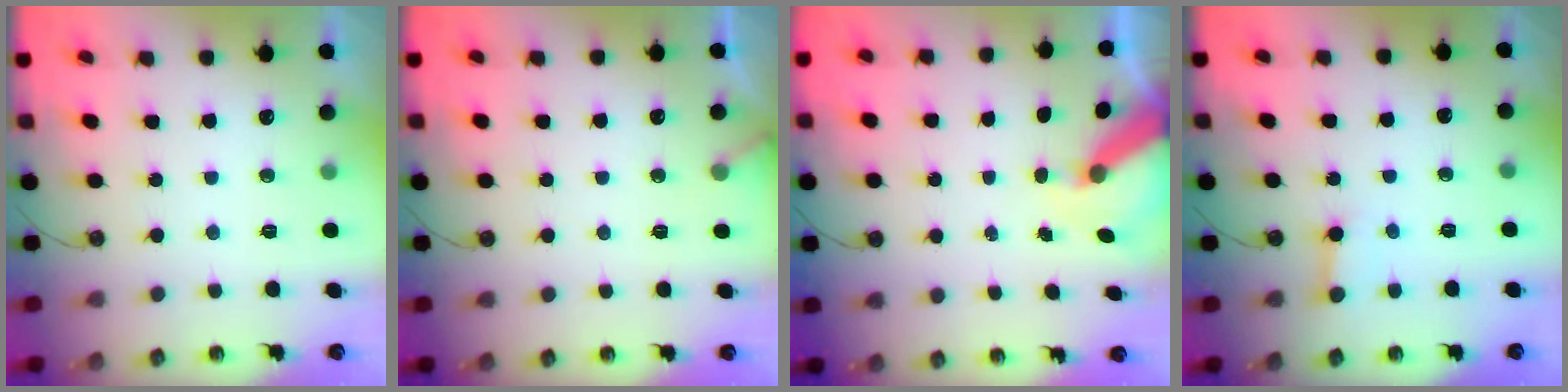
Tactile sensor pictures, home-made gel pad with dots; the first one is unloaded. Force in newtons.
{"total": 2.4, "press": 2.4, "slide": 0.1}
{"total": 6.9, "press": 6.9, "slide": 0.9}
{"total": 3.0, "press": 3.0, "slide": 0.5}